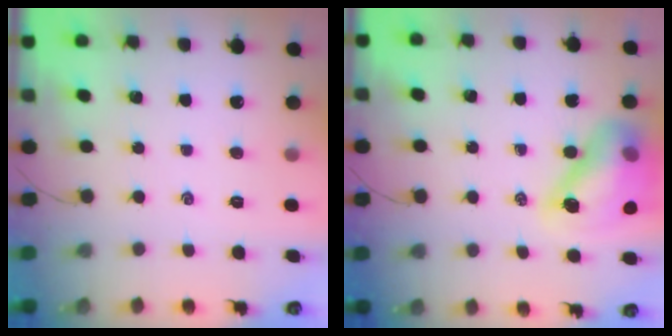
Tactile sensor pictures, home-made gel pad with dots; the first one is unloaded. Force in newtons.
{"total": 14.3, "press": 13.8, "slide": 3.7}